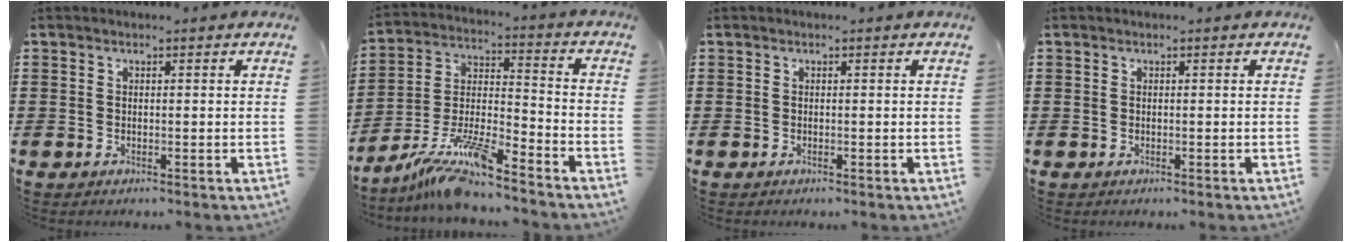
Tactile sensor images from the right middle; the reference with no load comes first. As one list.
[{"total": 11.0, "force": [-9.4, 0.6, 5.7], "torque": [-0.113, 0.008, -0.186]}, {"total": 0.0}, {"total": 0.0}]